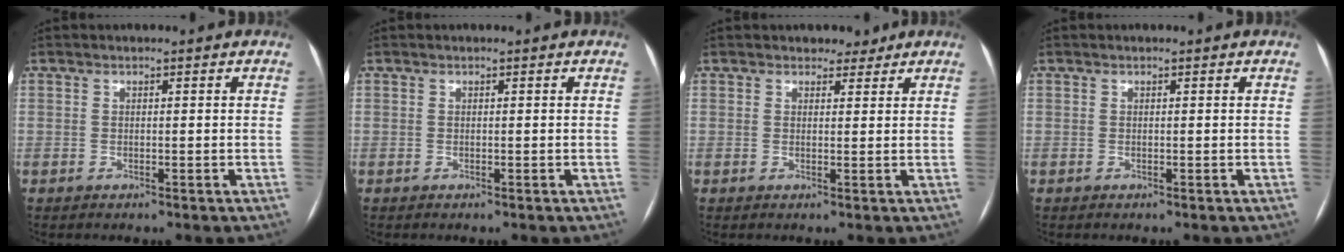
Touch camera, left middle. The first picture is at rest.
{"total": 0.0}
{"total": 2.4, "force": [1.9, 1.4, 0.5], "torque": [-0.002, 0.002, 0.023]}
{"total": 0.0}